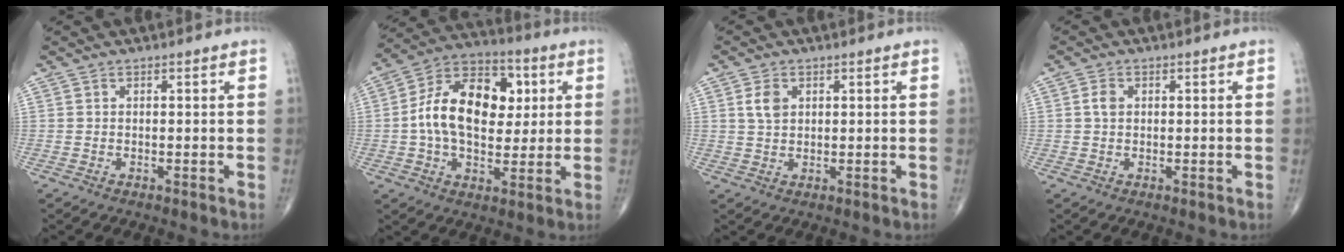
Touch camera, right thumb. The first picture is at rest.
{"total": 18.1, "force": [2.2, 11.6, 13.8], "torque": [-0.200, 0.018, 0.029]}
{"total": 3.5, "force": [1.1, 2.4, 2.3], "torque": [-0.038, -0.002, 0.024]}
{"total": 2.0, "force": [0.4, 1.5, 1.4], "torque": [-0.026, 0.003, 0.005]}